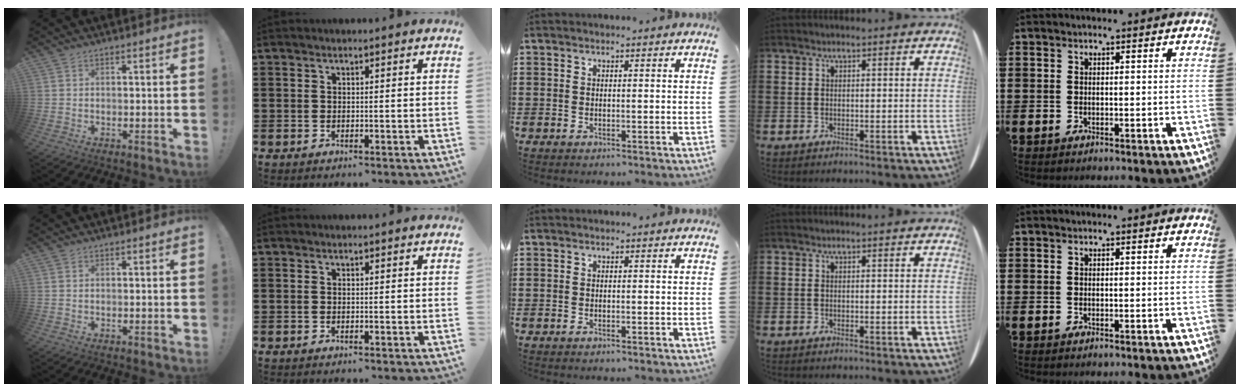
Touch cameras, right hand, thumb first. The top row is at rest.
{}